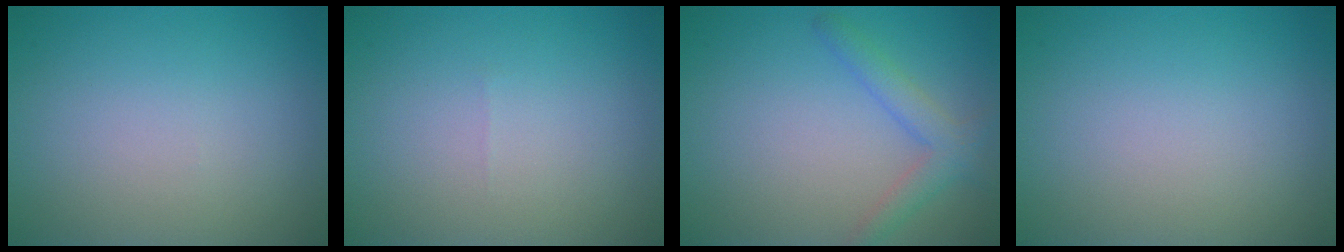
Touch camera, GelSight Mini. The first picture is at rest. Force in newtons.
{"total": 0.0}
{"total": 2.5, "press": 2.5, "slide": 0.3}
{"total": 0.0}